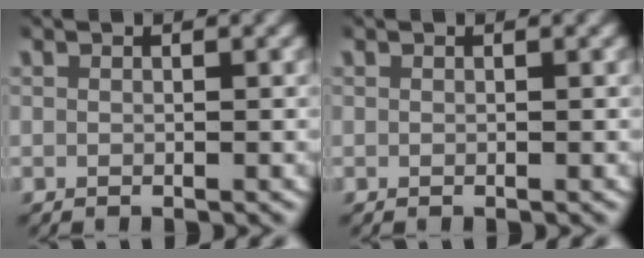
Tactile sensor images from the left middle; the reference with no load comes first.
{"total": 0.0}